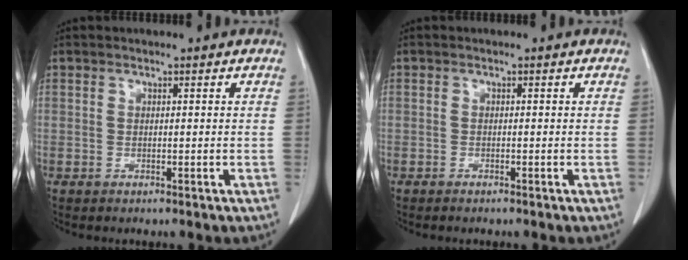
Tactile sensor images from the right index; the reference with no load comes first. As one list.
[{"total": 0.7, "force": [-0.6, 0.0, 0.3], "torque": [-0.011, -0.001, -0.009]}]